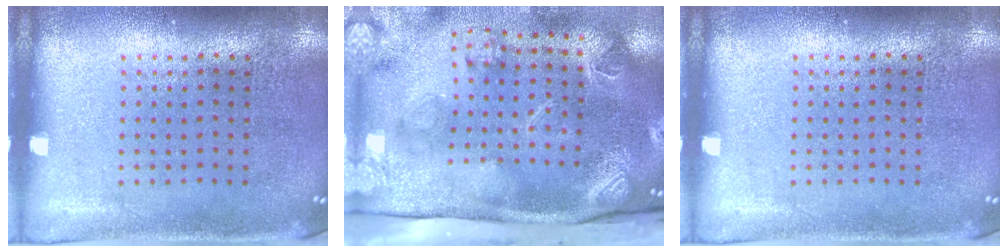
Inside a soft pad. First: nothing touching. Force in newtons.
{"total": 4.3, "press": 3.1, "slide": 3.0}
{"total": 0.0}